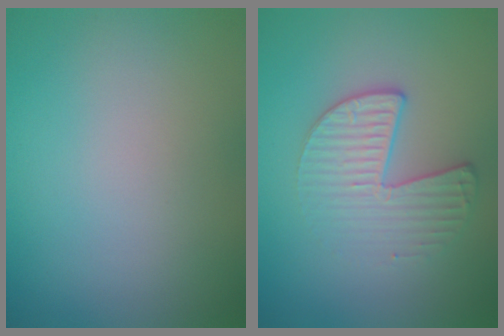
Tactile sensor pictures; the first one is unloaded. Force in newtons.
{"total": 3.3, "press": 2.9, "slide": 1.6}